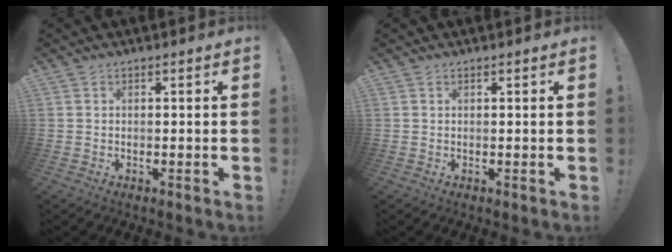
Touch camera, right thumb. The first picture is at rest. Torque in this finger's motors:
{"motor_torque": [-0.05, 0.17, 0.27, 0.03, 0.05]}